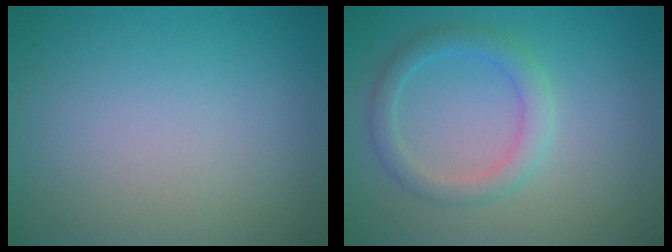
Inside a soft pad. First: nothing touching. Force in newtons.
{"total": 2.7, "press": 2.7, "slide": 0.1}